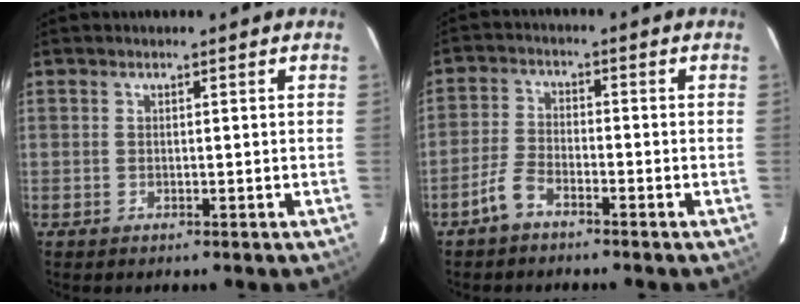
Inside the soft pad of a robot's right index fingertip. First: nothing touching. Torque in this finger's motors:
{"motor_torque": [0.36, -0.47, 0.09, 0.06]}